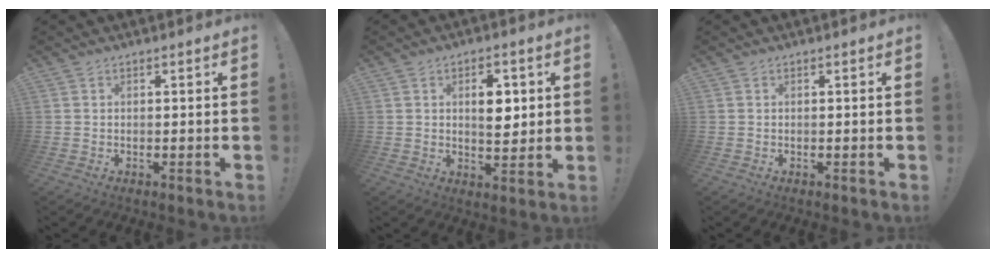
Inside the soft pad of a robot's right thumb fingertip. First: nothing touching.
{"total": 7.0, "force": [1.7, 4.3, 5.2], "torque": [-0.060, -0.005, 0.022]}
{"total": 0.0}